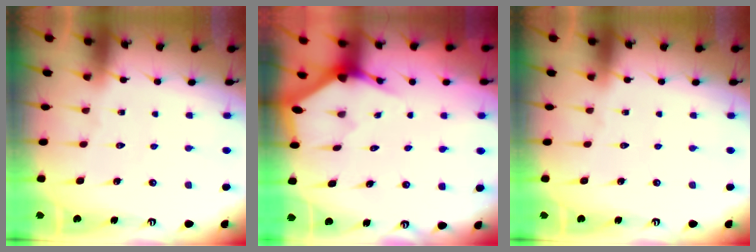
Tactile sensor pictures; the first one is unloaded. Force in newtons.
{"total": 2.9, "press": 2.9, "slide": 0.2}
{"total": 0.0}